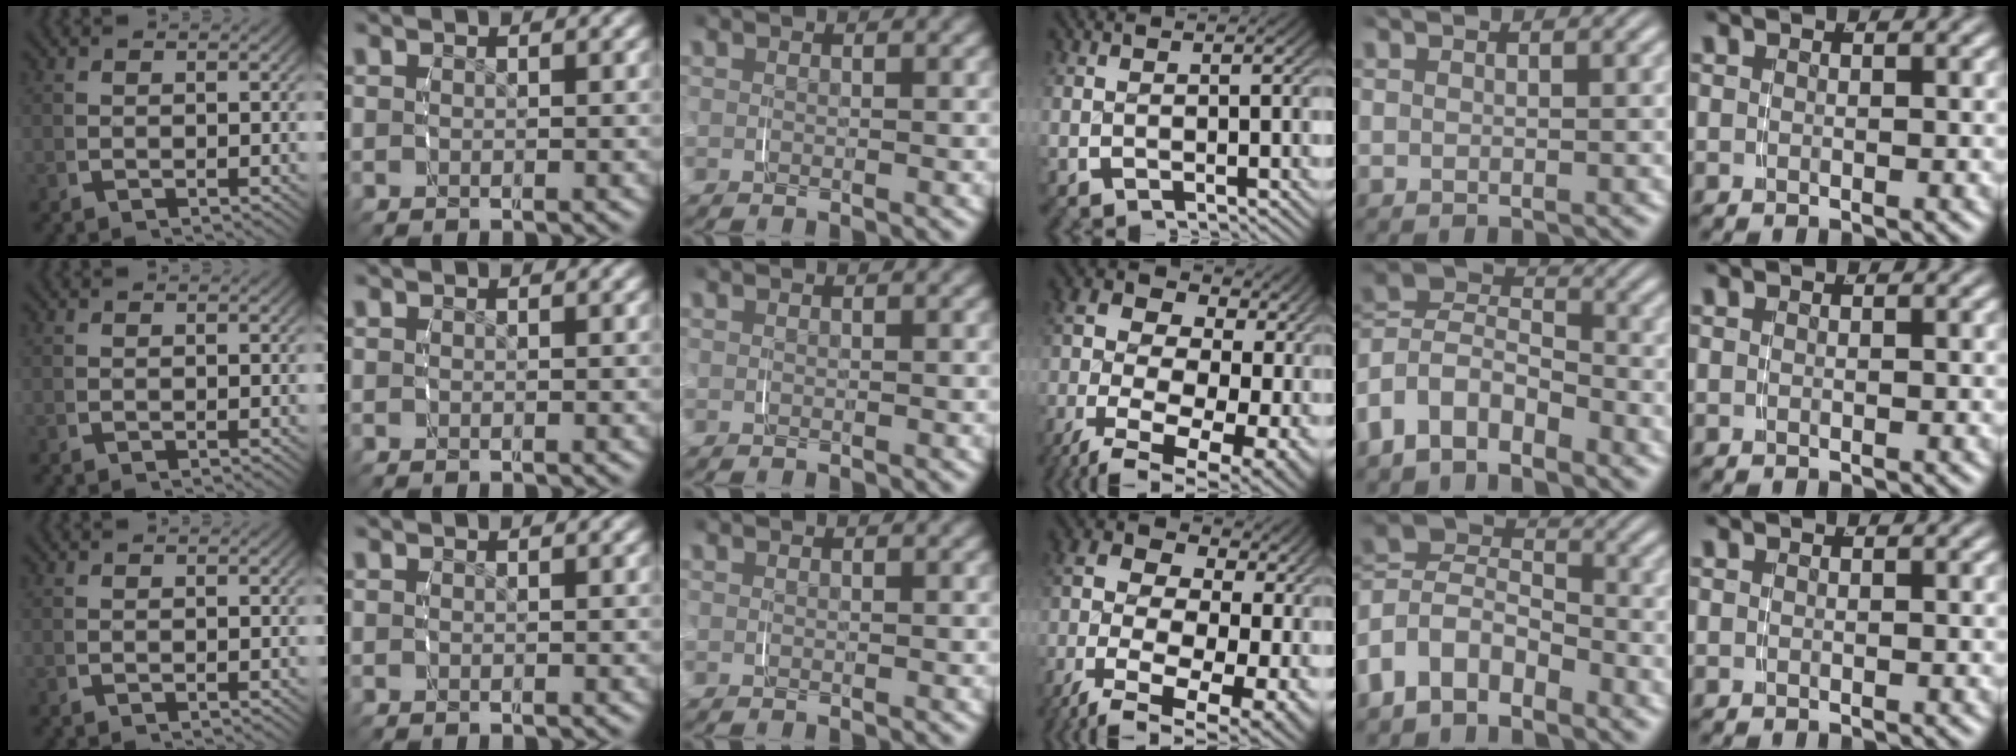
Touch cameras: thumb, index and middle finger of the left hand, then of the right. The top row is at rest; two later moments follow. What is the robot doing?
{"motion": "grasp_and_lifting", "object": "jacket"}